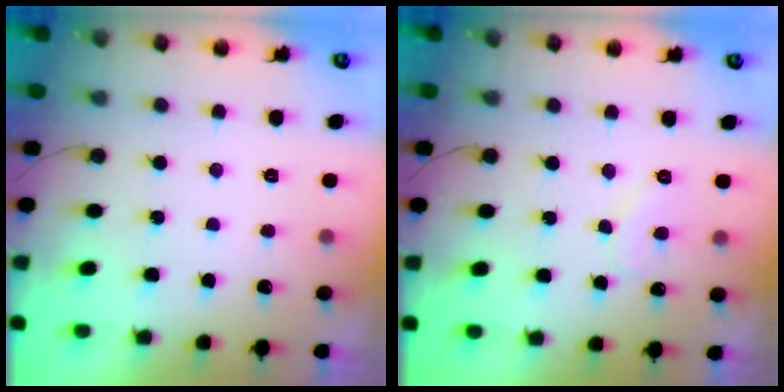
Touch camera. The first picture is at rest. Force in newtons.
{"total": 7.7, "press": 7.7, "slide": 0.6}